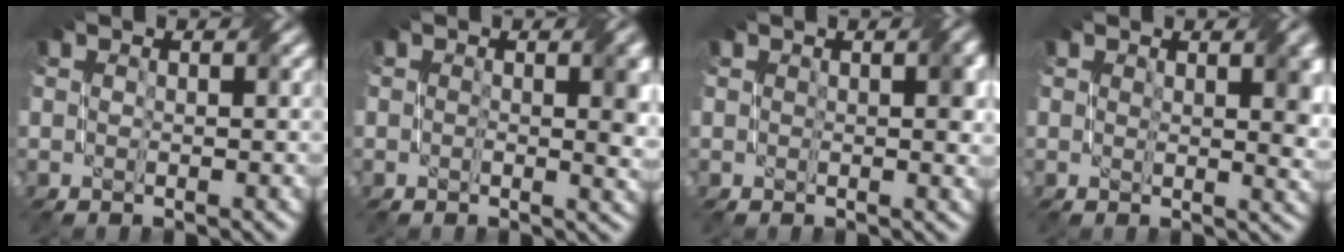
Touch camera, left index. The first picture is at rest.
{"total": 3.1, "force": [0.3, 1.2, 2.8], "torque": [-0.036, -0.001, 0.004]}
{"total": 2.1, "force": [0.5, 0.8, 1.9], "torque": [-0.021, 0.004, 0.009]}
{"total": 3.5, "force": [1.2, 1.4, 3.0], "torque": [-0.034, -0.002, 0.020]}